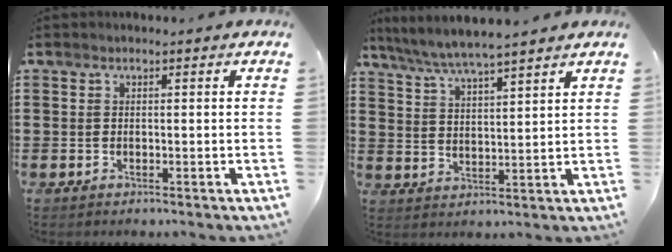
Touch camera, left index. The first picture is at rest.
{"total": 5.1, "force": [4.7, -0.4, 2.1], "torque": [-0.058, -0.025, 0.080]}